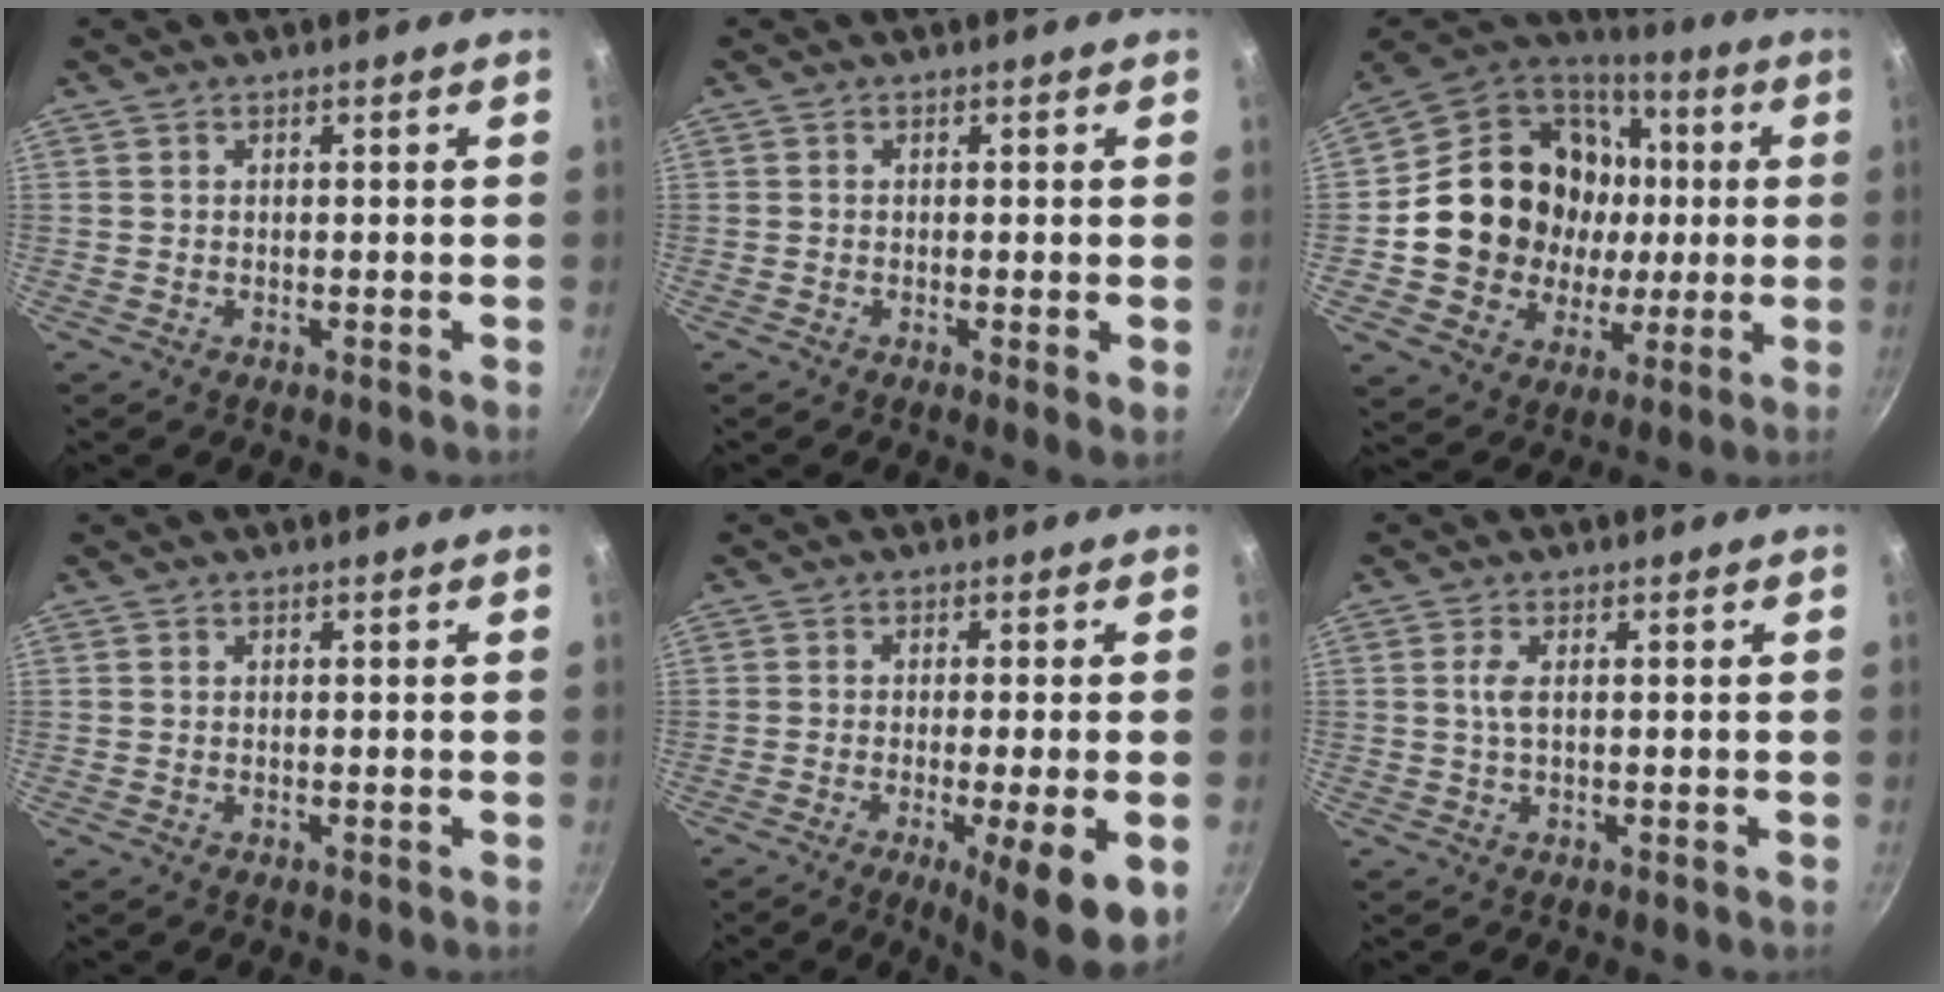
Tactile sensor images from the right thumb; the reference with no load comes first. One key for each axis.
{"total": 1.6, "fx": -0.2, "fy": 0.3, "fz": 1.6, "tx": -0.026, "ty": -0.007, "tz": -0.006}
{"total": 23.3, "fx": 1.6, "fy": 20.1, "fz": 11.7, "tx": -0.189, "ty": 0.025, "tz": 0.040}
{"total": 0.0}
{"total": 10.8, "fx": -3.6, "fy": 1.6, "fz": 10.1, "tx": -0.150, "ty": 0.001, "tz": -0.050}
{"total": 2.0, "fx": 0.3, "fy": 0.6, "fz": 1.9, "tx": -0.047, "ty": 0.002, "tz": 0.007}